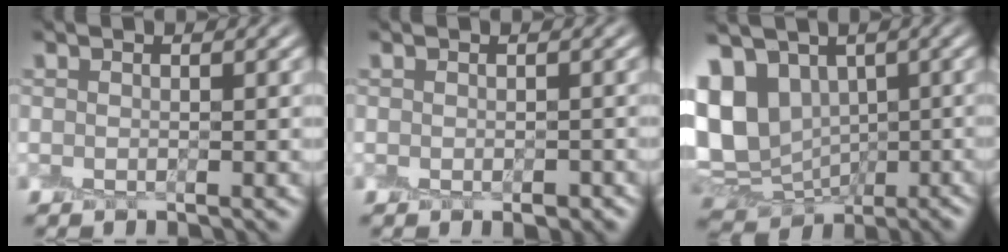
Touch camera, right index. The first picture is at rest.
{"total": 1.1, "force": [-0.5, 0.6, 0.8], "torque": [-0.011, -0.001, -0.007]}
{"total": 9.4, "force": [1.8, 7.2, 5.8], "torque": [-0.136, 0.005, 0.028]}